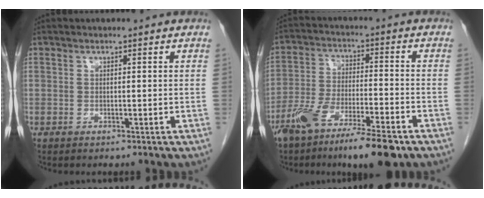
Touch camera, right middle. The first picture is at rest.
{"total": 13.7, "force": [-9.2, 2.3, 9.9], "torque": [-0.182, -0.023, -0.159]}